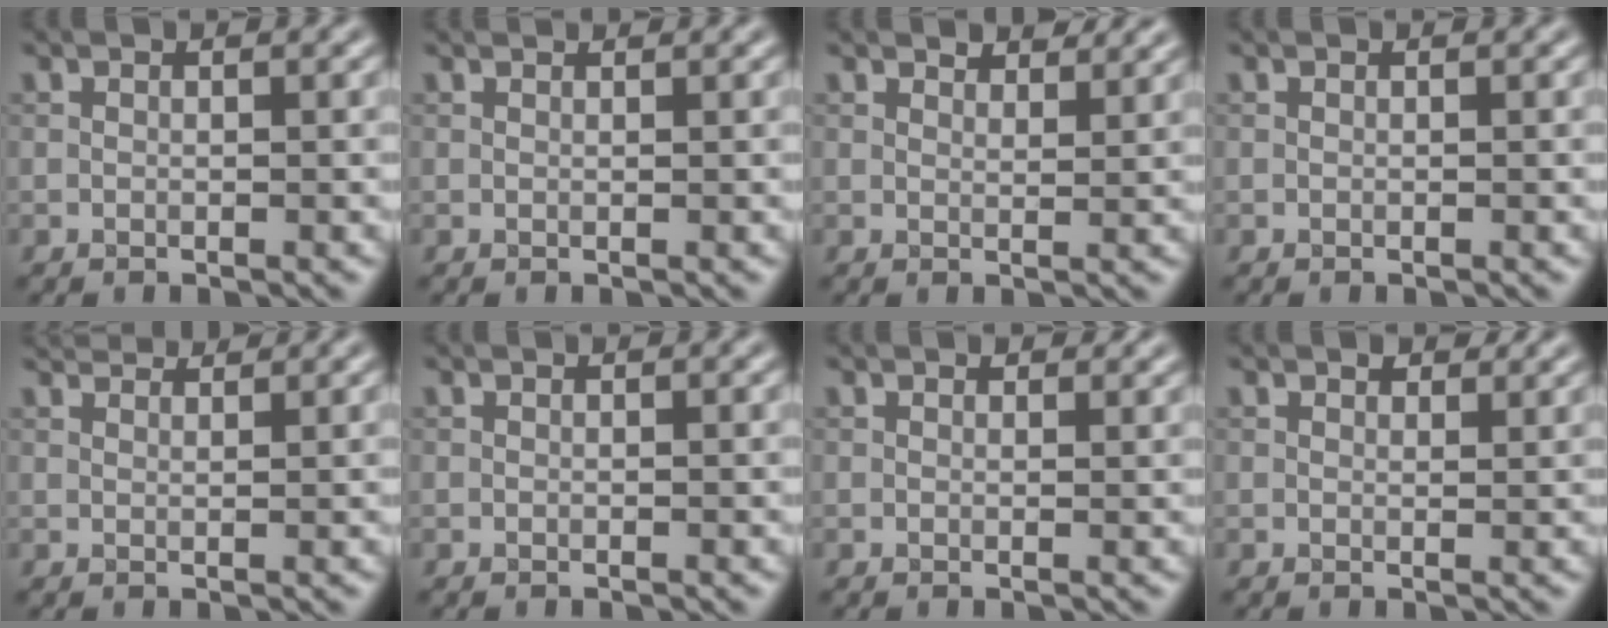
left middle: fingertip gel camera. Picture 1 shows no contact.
{"total": 1.2, "force": [1.2, 0.1, 0.3], "torque": [-0.014, -0.003, 0.009]}
{"total": 2.8, "force": [2.6, 0.6, 0.8], "torque": [-0.016, 0.000, 0.036]}
{"total": 0.0}
{"total": 3.4, "force": [3.1, 0.6, 1.3], "torque": [-0.017, 0.003, 0.035]}
{"total": 0.0}
{"total": 1.0, "force": [0.9, 0.4, 0.3], "torque": [-0.006, -0.002, 0.011]}
{"total": 1.5, "force": [1.2, 0.7, 0.6], "torque": [-0.009, -0.001, 0.019]}